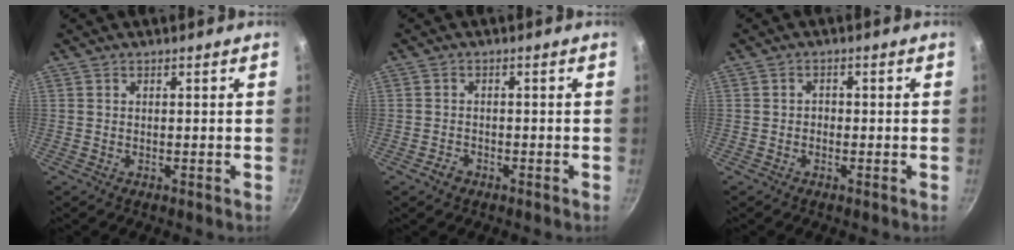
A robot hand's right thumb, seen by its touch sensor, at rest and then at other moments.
{"total": 1.9, "force": [-1.3, 1.3, 0.6], "torque": [-0.007, 0.013, -0.020]}
{"total": 1.2, "force": [-0.5, 1.0, 0.5], "torque": [-0.004, 0.005, -0.011]}